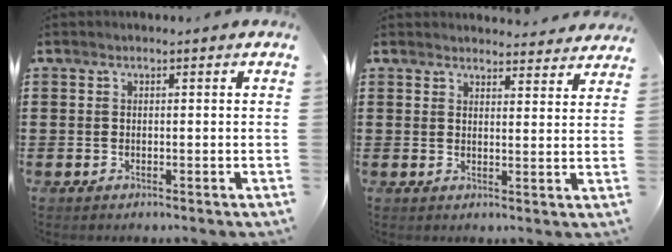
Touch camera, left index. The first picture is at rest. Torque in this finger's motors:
{"motor_torque": [2.14, 0.00, 0.54, 0.01]}